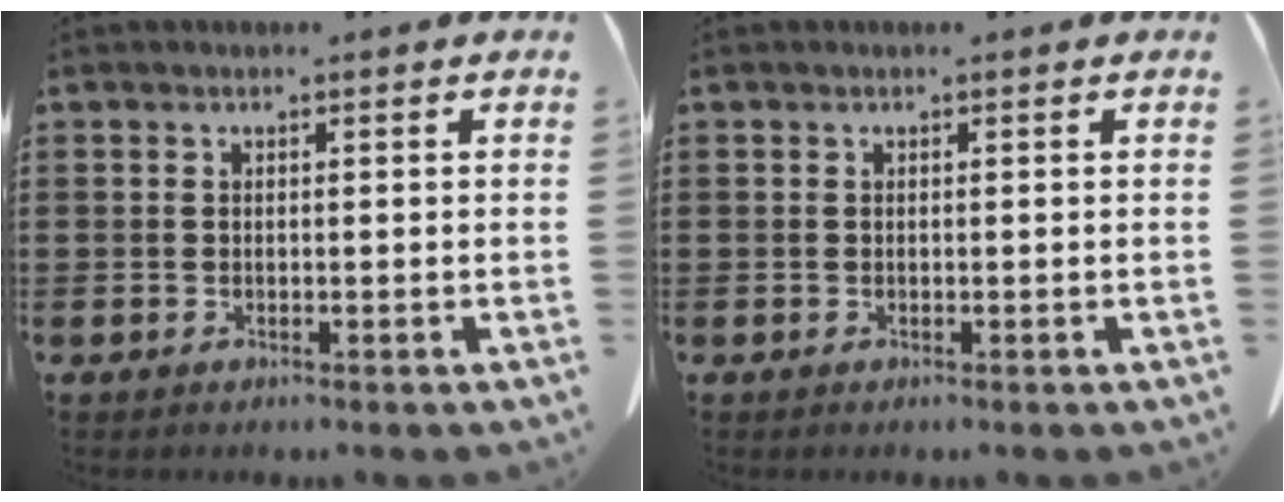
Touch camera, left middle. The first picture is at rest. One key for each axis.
{"total": 0.0}